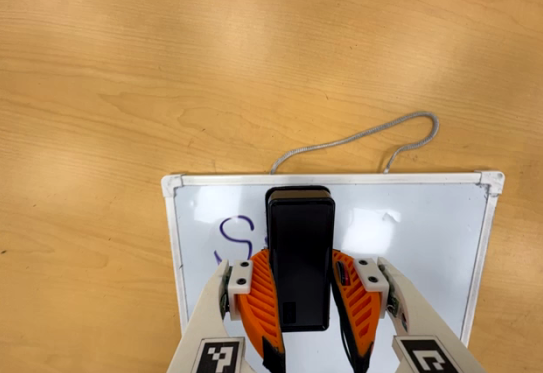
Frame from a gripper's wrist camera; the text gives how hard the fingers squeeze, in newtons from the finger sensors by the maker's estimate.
{"total": 9.8, "left": 7.9, "right": 11.7}